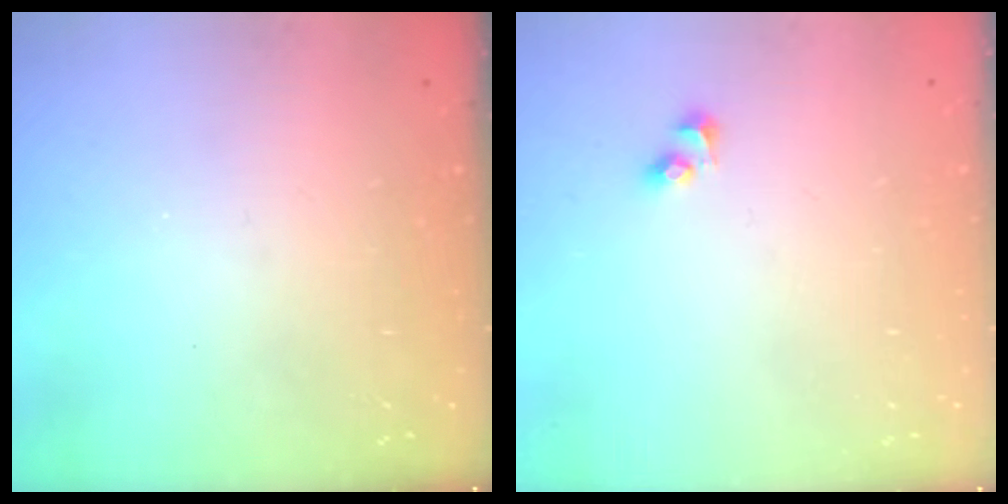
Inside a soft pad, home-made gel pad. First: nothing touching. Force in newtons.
{"total": 2.7, "press": 2.5, "slide": 1.2}